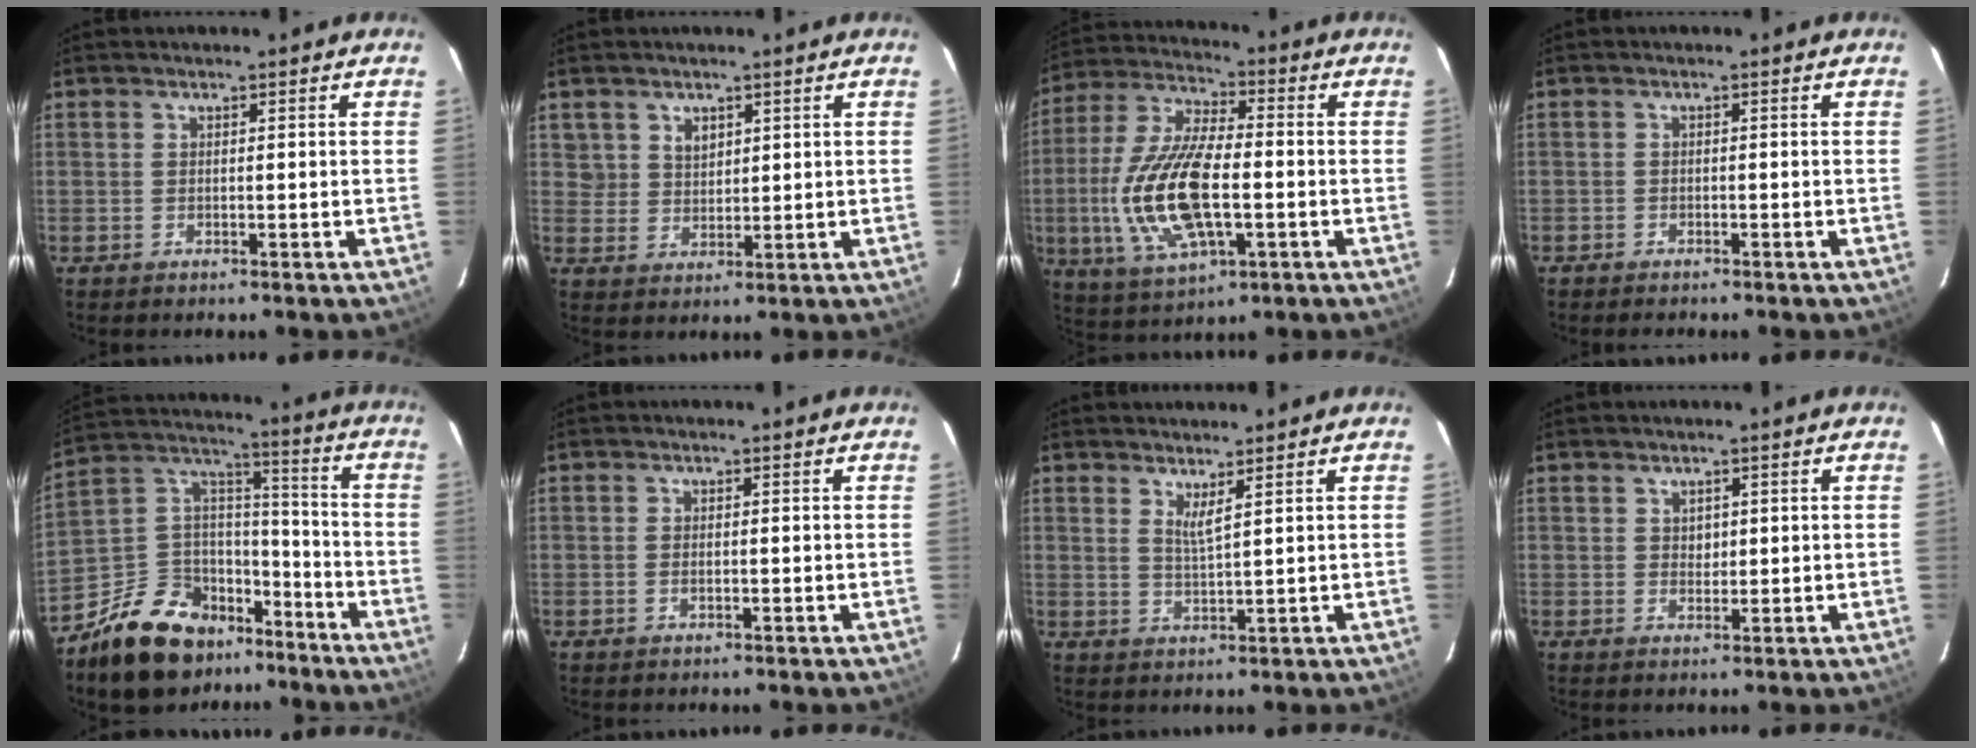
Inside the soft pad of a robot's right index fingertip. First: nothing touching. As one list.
[{"total": 3.6, "force": [2.1, 2.9, 0.4], "torque": [0.005, 0.011, 0.041]}, {"total": 17.9, "force": [-3.2, 7.3, 16.0], "torque": [-0.339, -0.004, -0.055]}, {"total": 1.5, "force": [-1.4, 0.6, 0.1], "torque": [-0.015, 0.000, -0.025]}, {"total": 18.3, "force": [-12.6, 11.2, 7.2], "torque": [-0.169, 0.057, -0.192]}, {"total": 0.9, "force": [-0.2, 0.5, 0.7], "torque": [-0.013, 0.002, -0.003]}, {"total": 2.5, "force": [1.8, -0.3, 1.7], "torque": [-0.030, -0.006, 0.031]}, {"total": 1.6, "force": [0.8, 1.3, 0.4], "torque": [-0.002, 0.003, 0.015]}]